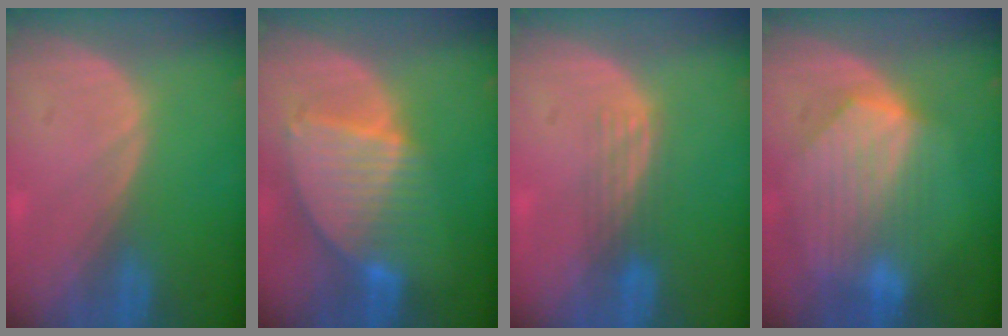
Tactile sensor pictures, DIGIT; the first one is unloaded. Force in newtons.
{"total": 8.5, "press": 7.4, "slide": 4.2}
{"total": 2.9, "press": 2.8, "slide": 1.0}
{"total": 8.6, "press": 7.8, "slide": 3.5}